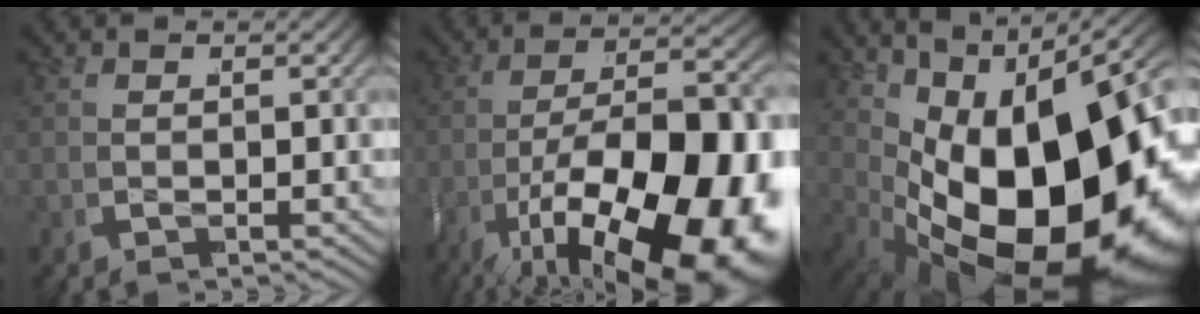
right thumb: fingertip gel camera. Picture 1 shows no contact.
{"total": 22.9, "force": [-6.2, 13.6, 17.3], "torque": [-0.310, -0.082, -0.054]}
{"total": 25.2, "force": [-3.1, 15.5, 19.6], "torque": [-0.333, -0.055, -0.012]}